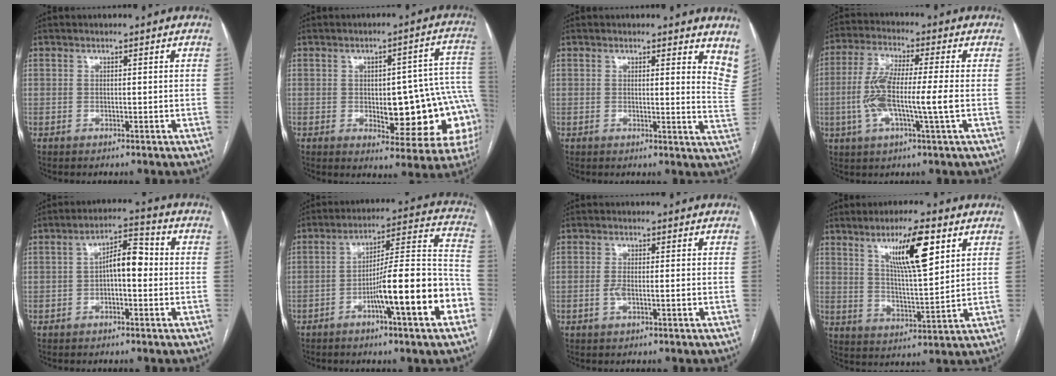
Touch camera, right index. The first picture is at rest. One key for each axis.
{"total": 17.7, "fx": -2.8, "fy": 6.3, "fz": 16.3, "tx": -0.128, "ty": 0.035, "tz": -0.014}
{"total": 8.1, "fx": 6.9, "fy": 2.0, "fz": 3.8, "tx": -0.025, "ty": -0.034, "tz": 0.048}
{"total": 10.5, "fx": -1.6, "fy": 0.6, "fz": 10.4, "tx": -0.211, "ty": 0.005, "tz": -0.037}
{"total": 6.2, "fx": -0.3, "fy": 2.3, "fz": 5.8, "tx": -0.095, "ty": 0.030, "tz": -0.008}
{"total": 16.2, "fx": -6.3, "fy": 0.9, "fz": 14.9, "tx": -0.219, "ty": 0.015, "tz": -0.098}
{"total": 2.7, "fx": -0.8, "fy": 0.8, "fz": 2.5, "tx": -0.054, "ty": 0.003, "tz": -0.011}
{"total": 11.2, "fx": 5.5, "fy": 1.5, "fz": 9.7, "tx": -0.168, "ty": 0.000, "tz": 0.094}